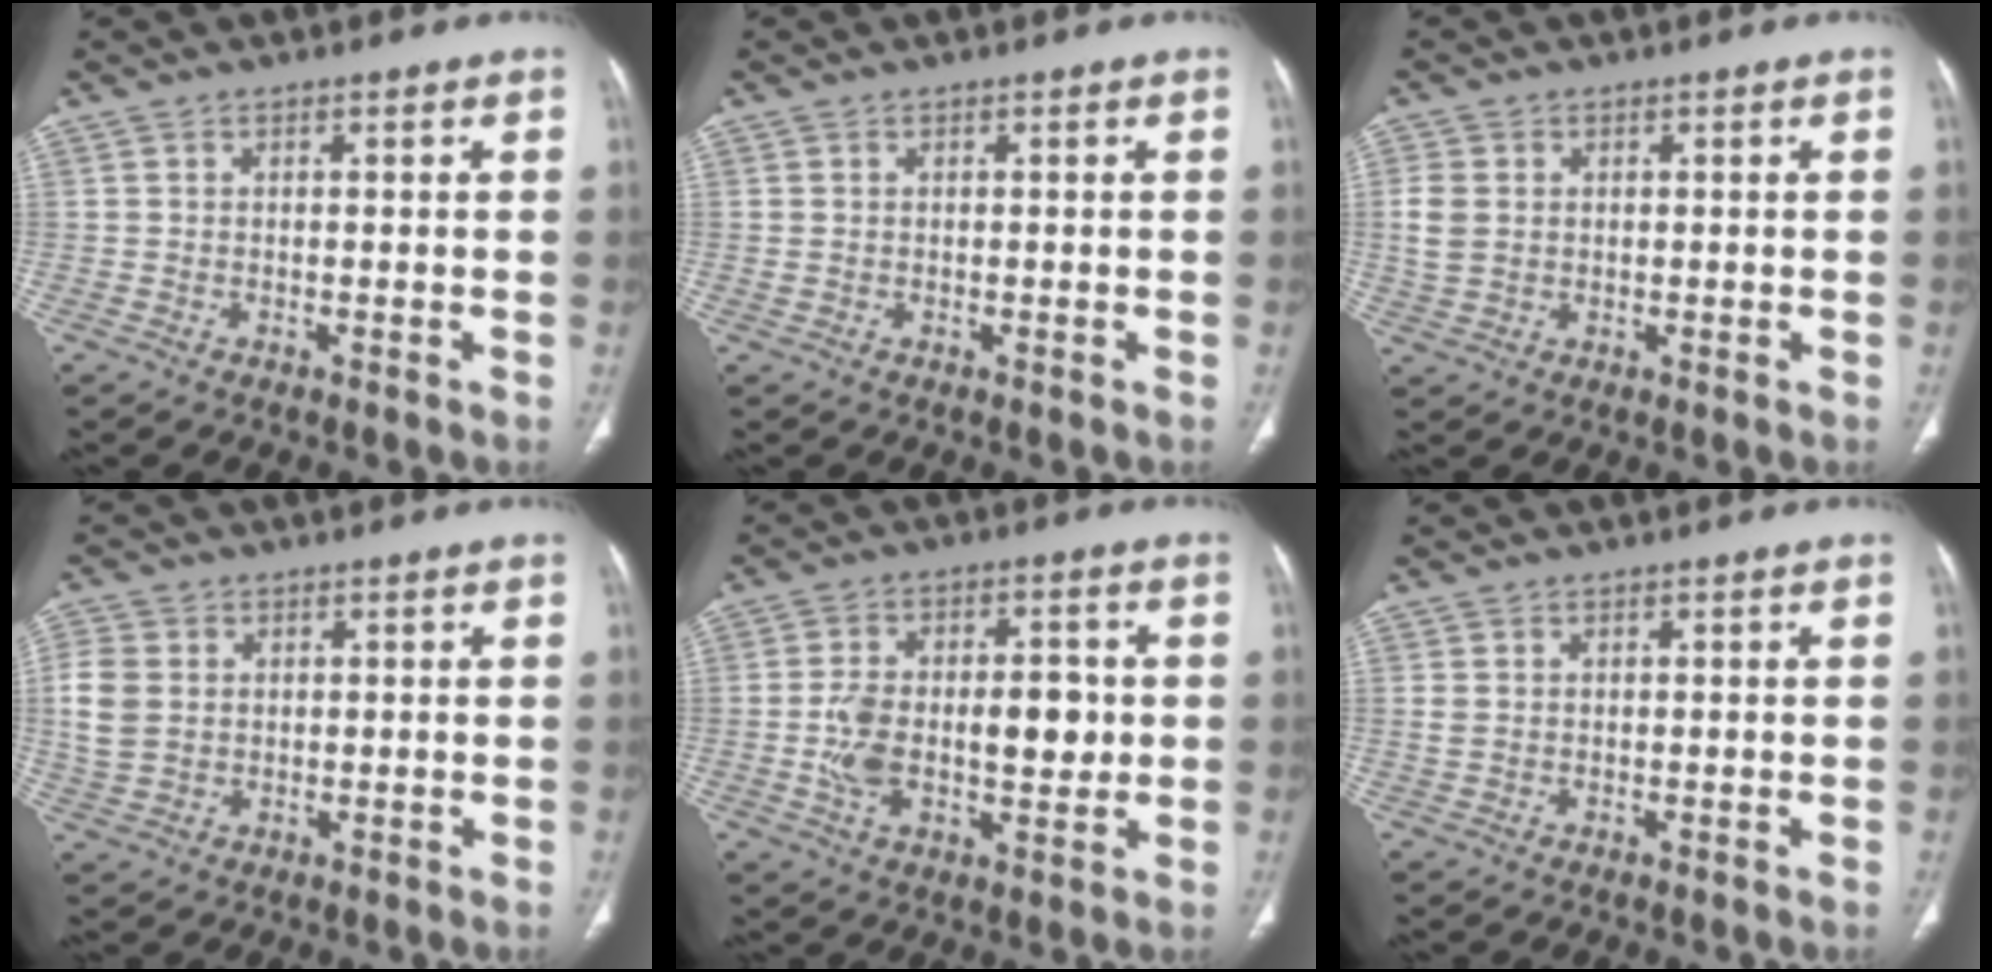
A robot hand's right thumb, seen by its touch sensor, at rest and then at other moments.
{"total": 0.7, "force": [0.1, 0.6, 0.3], "torque": [-0.006, 0.001, 0.003]}
{"total": 4.8, "force": [0.7, 3.7, 2.9], "torque": [-0.063, 0.002, 0.017]}
{"total": 7.2, "force": [1.0, 5.7, 4.2], "torque": [-0.090, 0.001, 0.023]}
{"total": 13.1, "force": [-0.5, 7.3, 10.8], "torque": [-0.168, 0.017, -0.002]}
{"total": 1.4, "force": [0.2, 1.1, 0.9], "torque": [-0.024, 0.002, 0.009]}